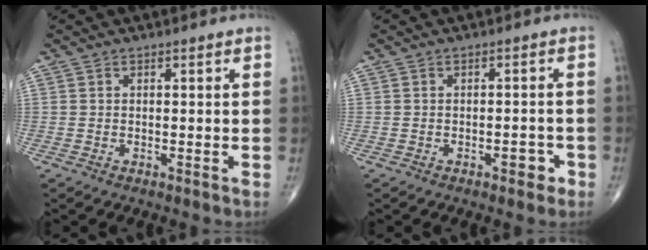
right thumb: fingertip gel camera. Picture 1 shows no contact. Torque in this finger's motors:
{"motor_torque": [0.78, 0.55, 0.15, -0.42, 0.14]}